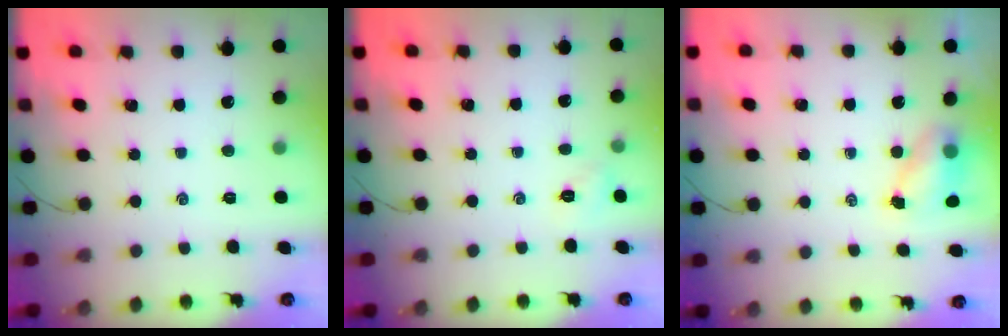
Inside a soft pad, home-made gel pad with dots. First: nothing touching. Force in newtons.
{"total": 2.2, "press": 2.2, "slide": 0.5}
{"total": 5.0, "press": 5.0, "slide": 0.6}